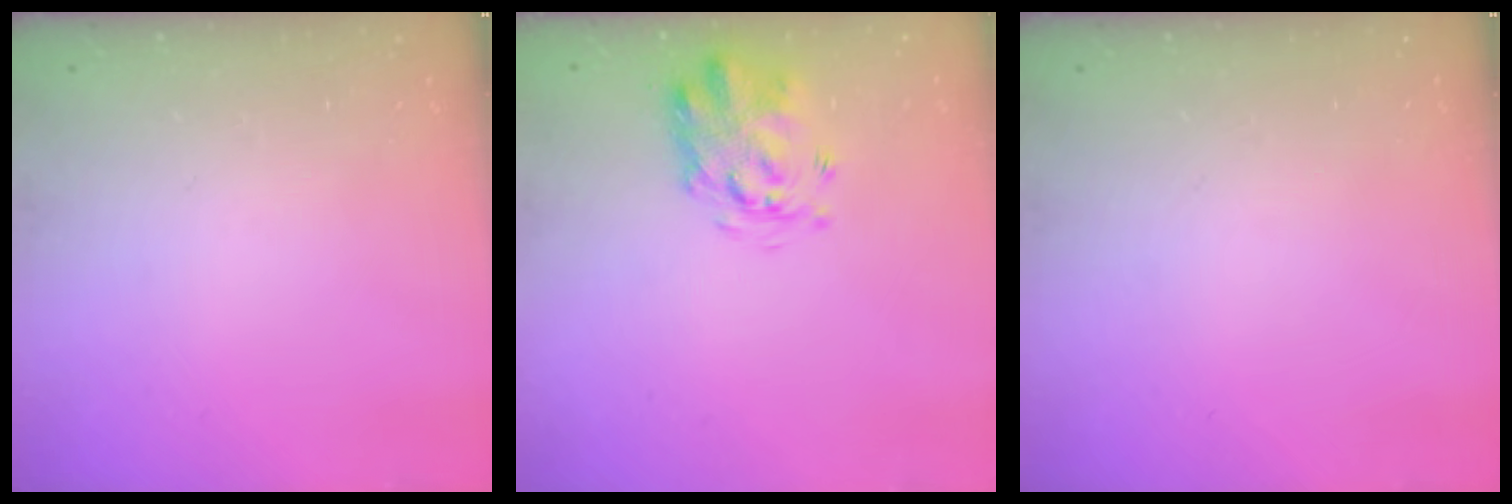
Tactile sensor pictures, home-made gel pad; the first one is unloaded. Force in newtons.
{"total": 3.4, "press": 3.3, "slide": 0.7}
{"total": 0.0}